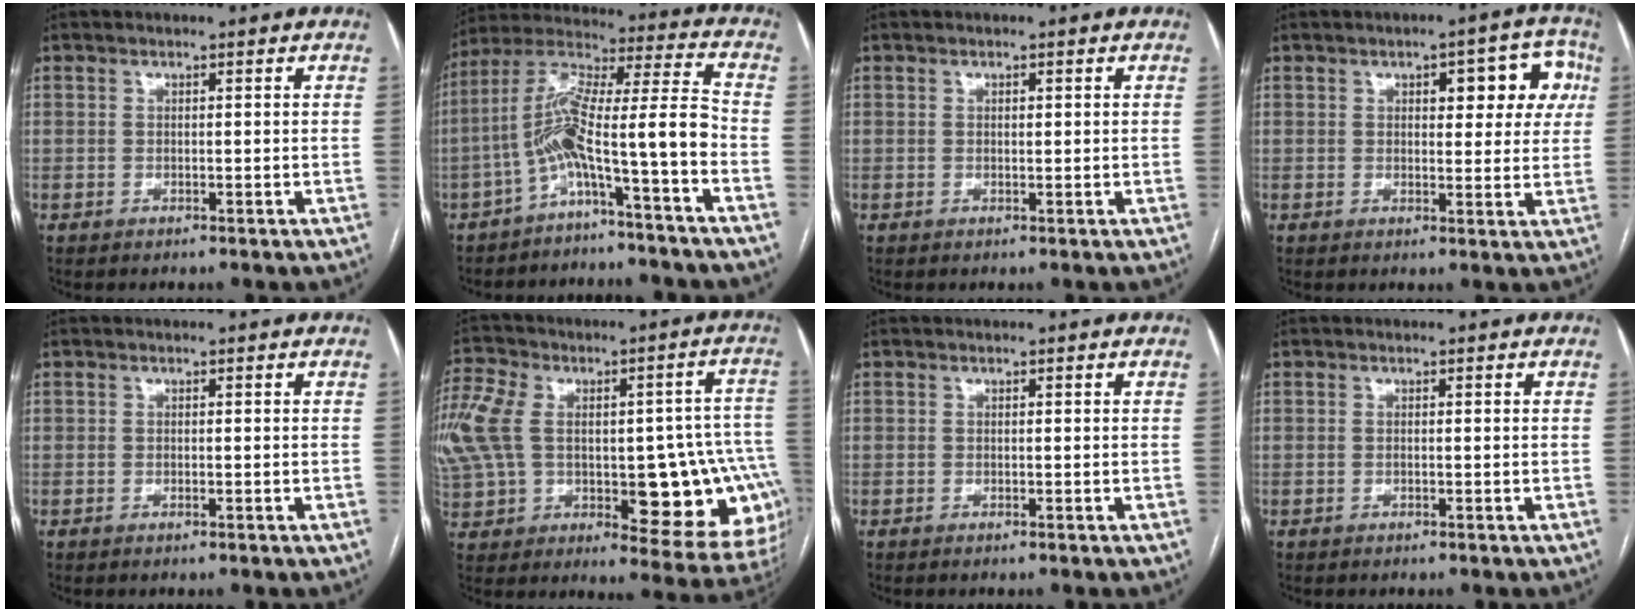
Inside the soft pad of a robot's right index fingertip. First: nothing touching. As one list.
[{"total": 11.5, "force": [-4.9, -0.1, 10.4], "torque": [-0.196, 0.047, -0.089]}, {"total": 0.6, "force": [0.2, 0.2, 0.6], "torque": [-0.011, 0.000, 0.002]}, {"total": 8.8, "force": [2.8, 3.6, 7.6], "torque": [-0.076, 0.024, 0.031]}, {"total": 0.0}, {"total": 31.0, "force": [-1.4, 15.8, 26.6], "torque": [-0.439, 0.067, 0.015]}, {"total": 0.0}, {"total": 0.0}]